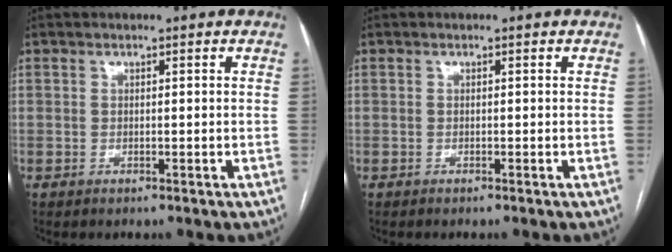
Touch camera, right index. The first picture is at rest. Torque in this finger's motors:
{"motor_torque": [-0.10, -0.02, -0.04, 0.00]}